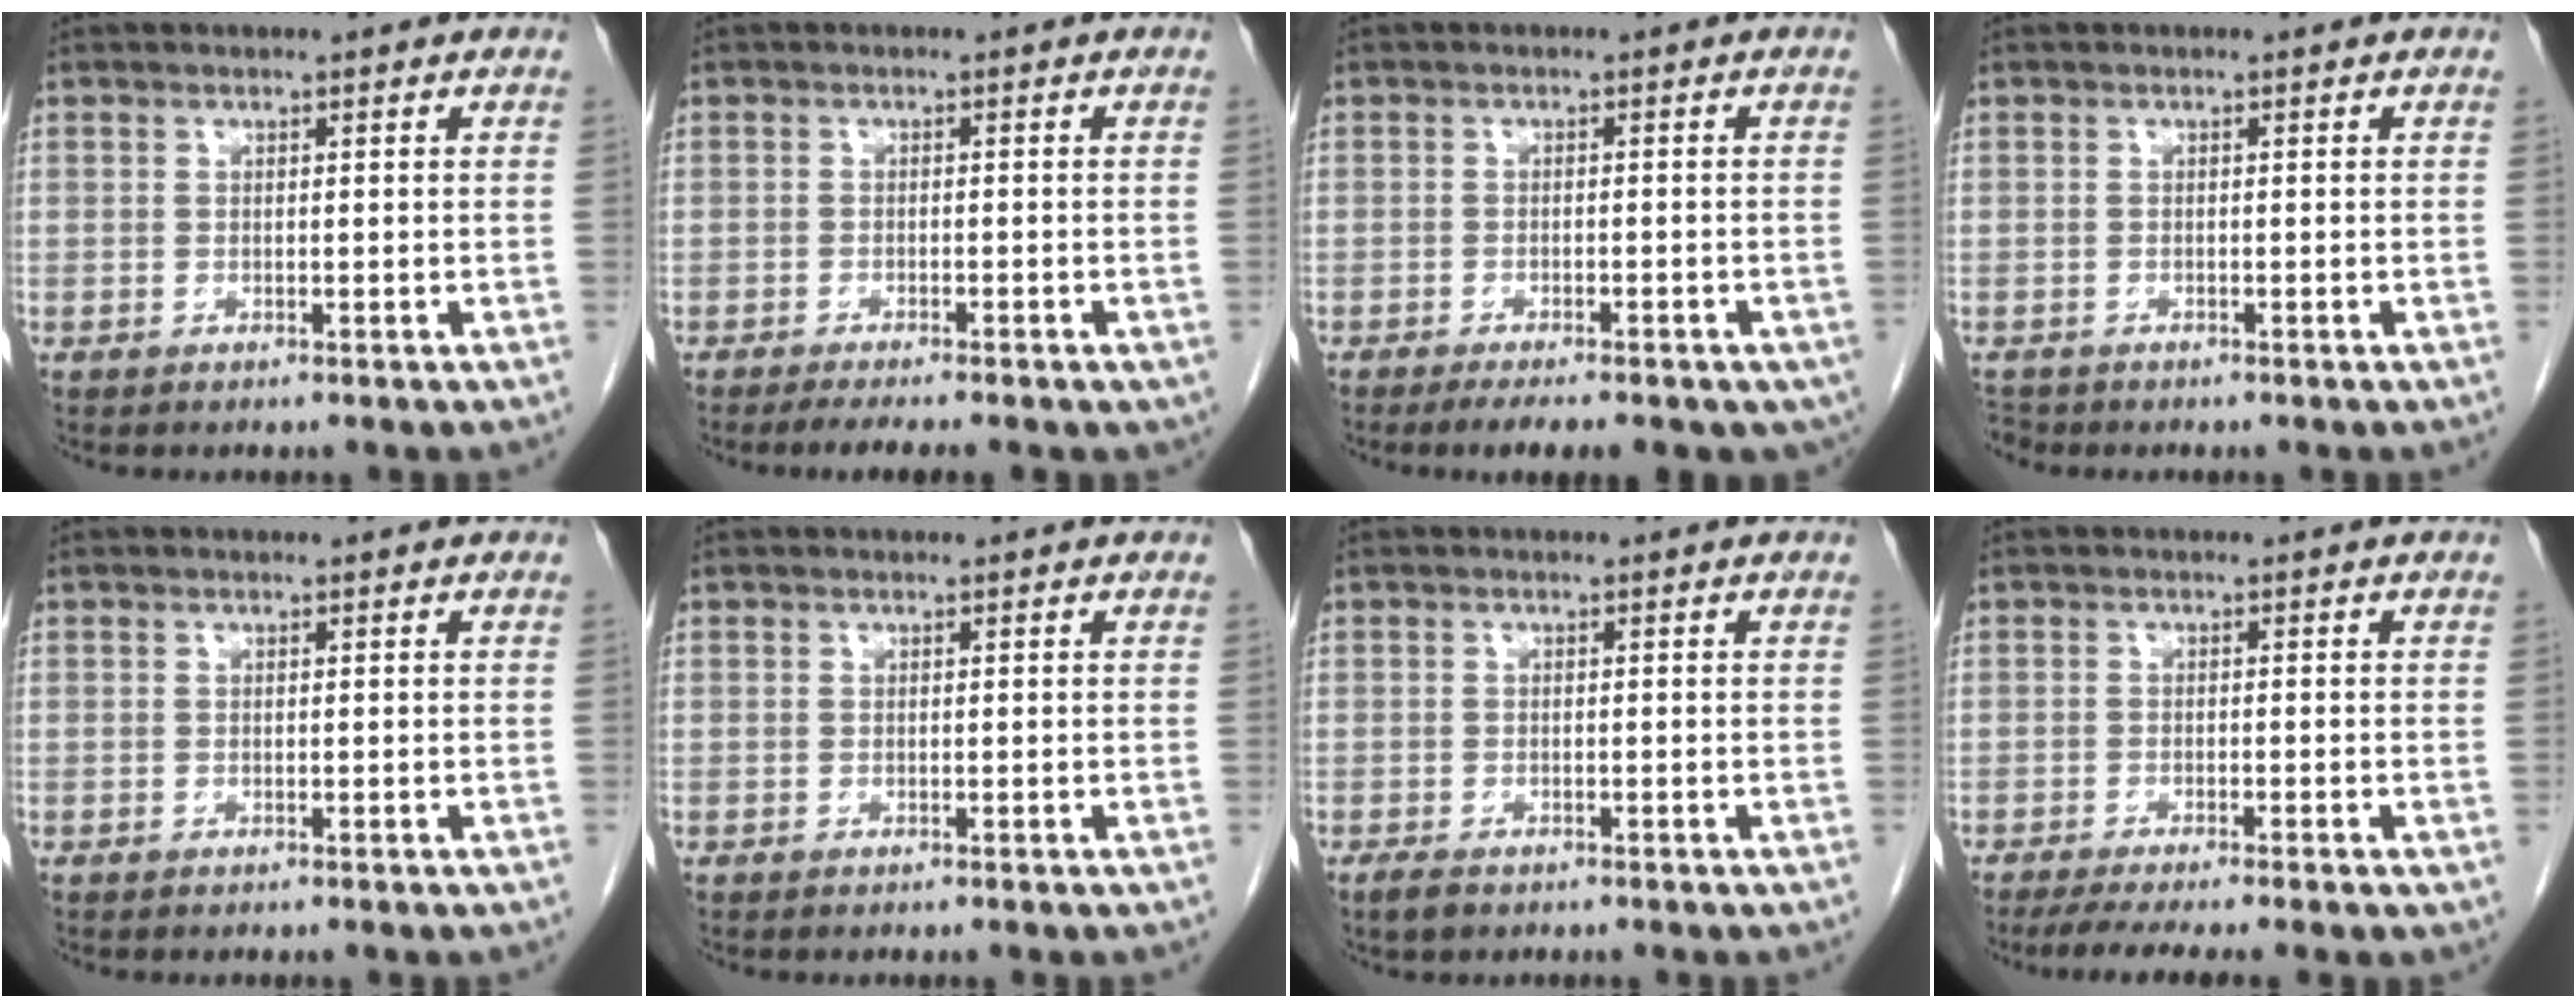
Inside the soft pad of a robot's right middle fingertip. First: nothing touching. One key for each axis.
{"total": 7.8, "fx": -5.4, "fy": 1.3, "fz": 5.4, "tx": -0.078, "ty": -0.015, "tz": -0.085}
{"total": 12.1, "fx": -8.6, "fy": 4.3, "fz": 7.4, "tx": -0.096, "ty": -0.012, "tz": -0.104}
{"total": 1.3, "fx": -1.2, "fy": 0.5, "fz": 0.0, "tx": -0.004, "ty": -0.004, "tz": -0.020}
{"total": 0.0}
{"total": 0.0}
{"total": 1.8, "fx": -1.3, "fy": 0.8, "fz": 1.0, "tx": -0.024, "ty": -0.003, "tz": -0.019}
{"total": 7.4, "fx": -5.4, "fy": 1.0, "fz": 4.9, "tx": -0.070, "ty": -0.013, "tz": -0.083}